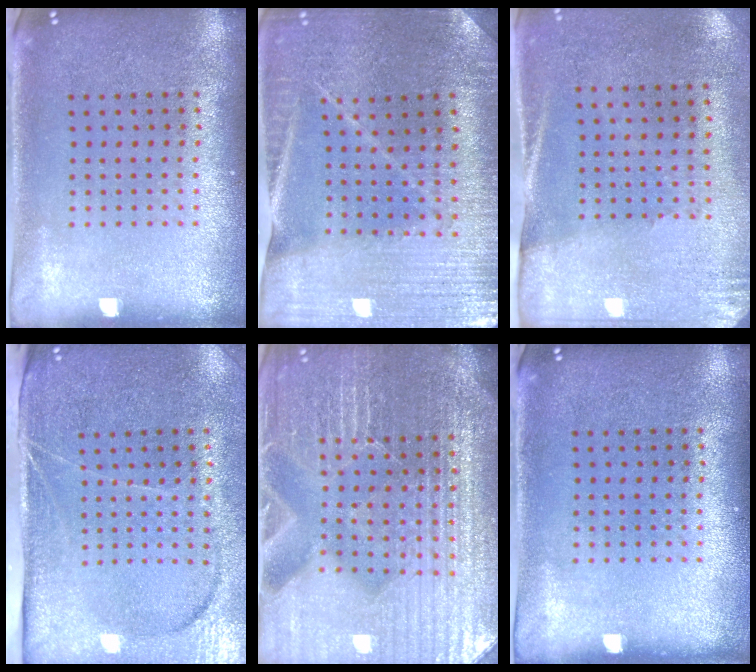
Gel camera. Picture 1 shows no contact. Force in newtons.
{"total": 2.0, "press": 2.0, "slide": 0.1}
{"total": 2.7, "press": 2.3, "slide": 1.4}
{"total": 4.0, "press": 3.4, "slide": 2.2}
{"total": 5.5, "press": 5.1, "slide": 2.2}
{"total": 0.0}